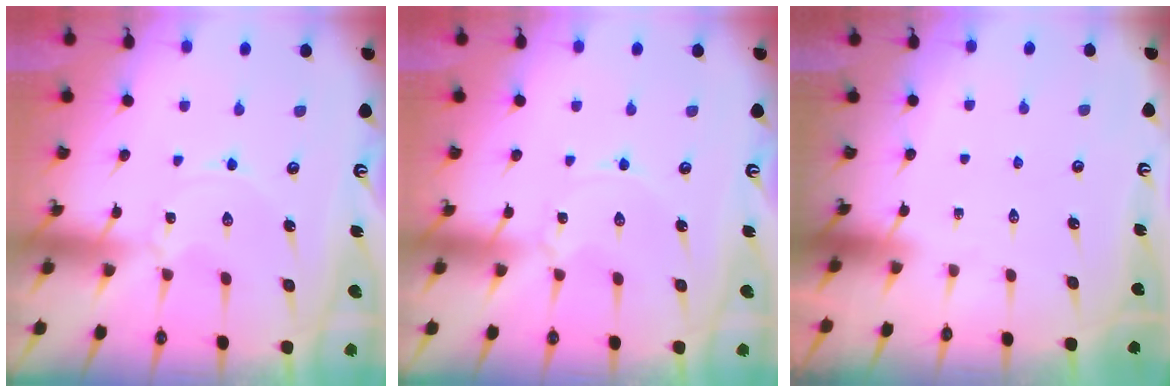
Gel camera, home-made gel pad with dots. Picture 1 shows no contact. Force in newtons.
{"total": 0.7, "press": 0.6, "slide": 0.1}
{"total": 0.0}